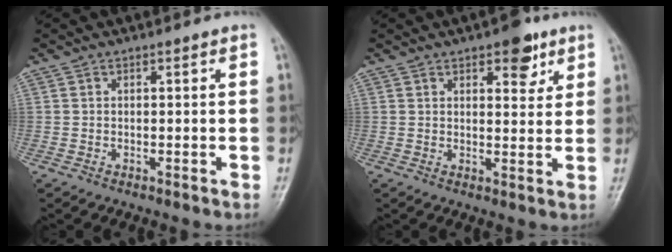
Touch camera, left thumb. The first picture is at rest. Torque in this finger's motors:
{"motor_torque": [1.00, 0.46, 0.82, -0.46, -0.01]}